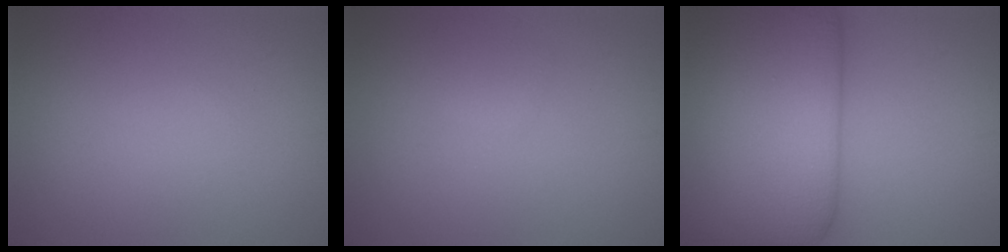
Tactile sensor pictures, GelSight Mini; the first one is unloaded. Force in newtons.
{"total": 0.8, "press": 0.8, "slide": 0.0}
{"total": 12.3, "press": 12.3, "slide": 0.8}